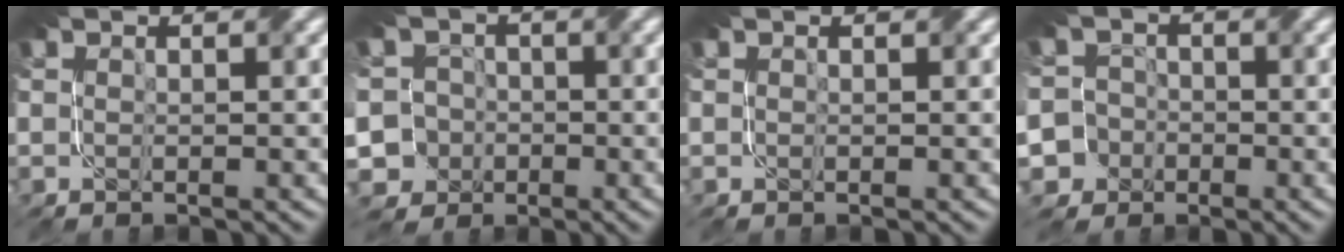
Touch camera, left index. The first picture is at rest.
{"total": 9.6, "force": [-4.2, 8.0, 3.1], "torque": [-0.073, 0.007, -0.111]}
{"total": 0.0}
{"total": 8.1, "force": [-4.7, 6.5, 1.2], "torque": [-0.024, -0.007, -0.110]}